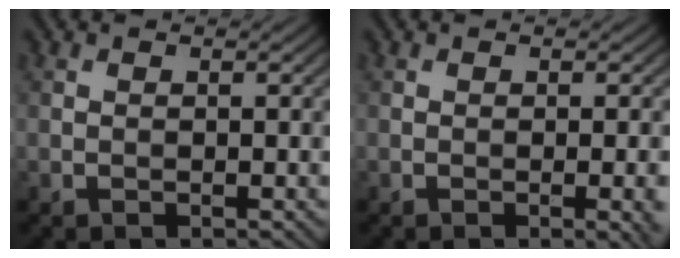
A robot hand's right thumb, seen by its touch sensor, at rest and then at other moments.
{"total": 2.6, "force": [-0.6, 0.4, 2.5], "torque": [-0.034, 0.002, -0.011]}